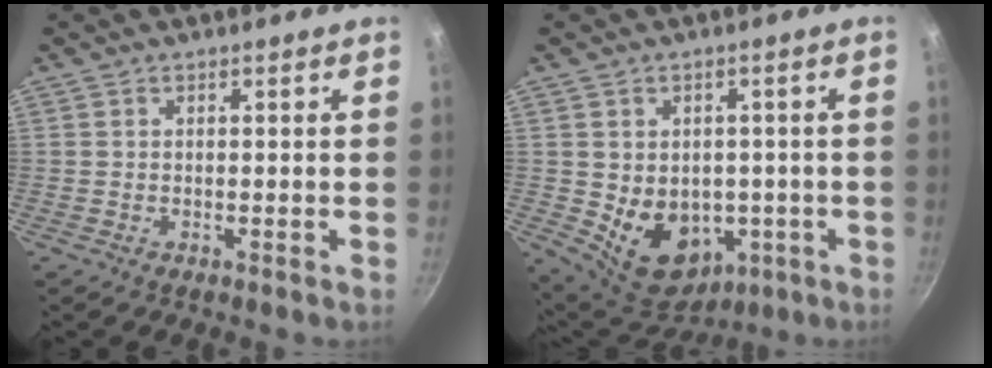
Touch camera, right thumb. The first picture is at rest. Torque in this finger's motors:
{"motor_torque": [-0.32, 1.03, 0.59, 0.28, 0.08]}